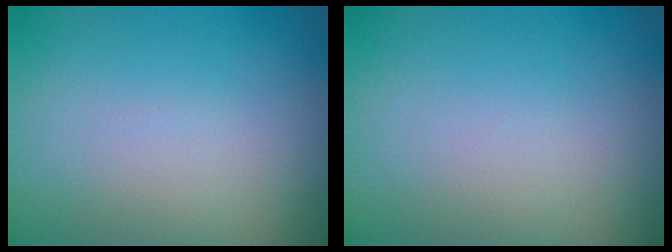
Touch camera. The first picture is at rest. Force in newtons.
{"total": 0.0}